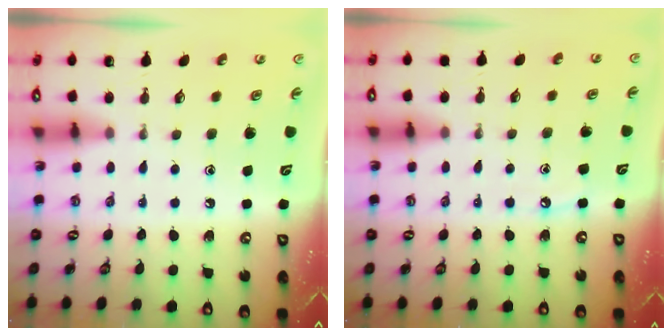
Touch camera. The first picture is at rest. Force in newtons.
{"total": 4.0, "press": 4.0, "slide": 0.5}